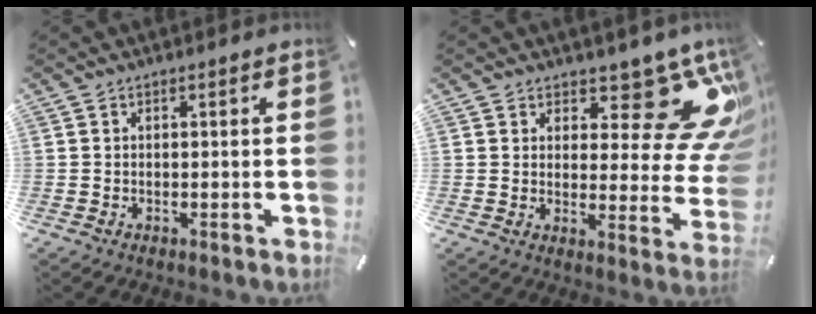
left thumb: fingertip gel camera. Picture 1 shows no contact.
{"total": 14.0, "force": [9.2, 5.6, 8.9], "torque": [-0.102, -0.081, 0.155]}